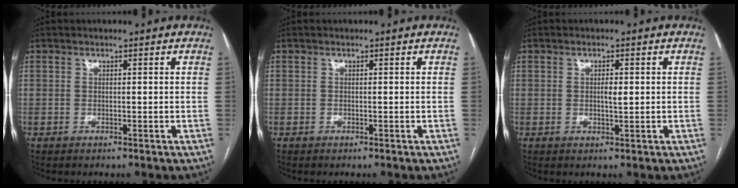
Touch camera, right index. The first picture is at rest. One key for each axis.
{"total": 0.0}
{"total": 1.7, "fx": 0.1, "fy": 0.4, "fz": 1.6, "tx": -0.030, "ty": 0.001, "tz": 0.004}